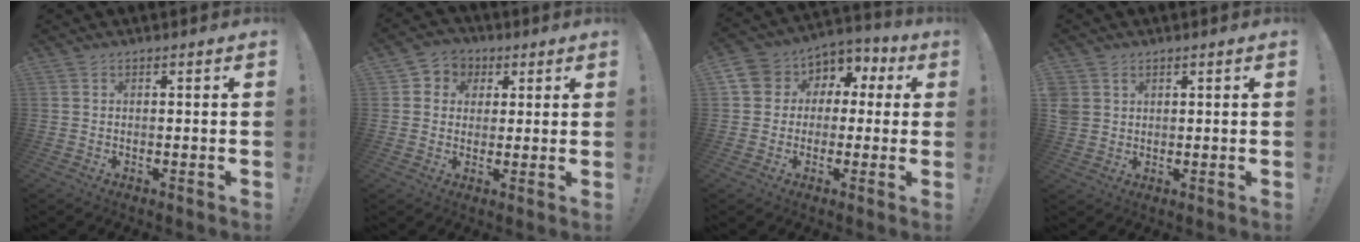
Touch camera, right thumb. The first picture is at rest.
{"total": 5.7, "force": [0.7, 5.4, 1.5], "torque": [-0.013, 0.000, 0.017]}
{"total": 7.7, "force": [0.7, 7.1, 2.7], "torque": [-0.035, -0.006, 0.015]}
{"total": 3.4, "force": [1.6, 2.8, 0.9], "torque": [-0.023, -0.008, 0.031]}